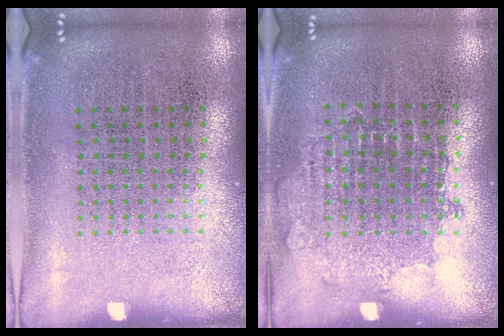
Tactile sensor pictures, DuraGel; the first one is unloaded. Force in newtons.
{"total": 0.8, "press": 0.8, "slide": 0.2}